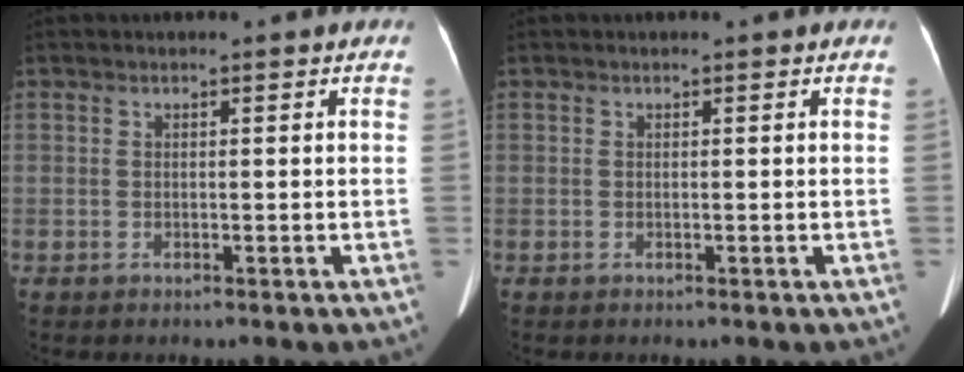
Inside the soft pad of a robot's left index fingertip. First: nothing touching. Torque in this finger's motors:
{"motor_torque": [0.02, -0.02, 0.00, 0.00]}